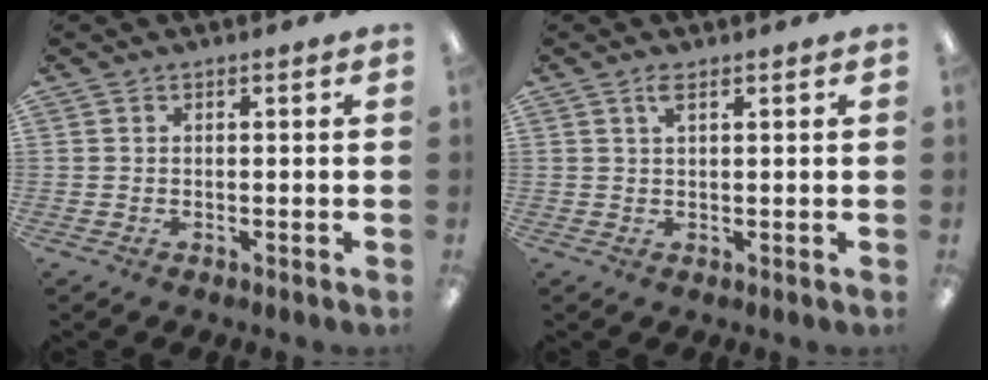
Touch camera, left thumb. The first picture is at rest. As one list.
[{"total": 2.3, "force": [1.5, 0.6, 1.6], "torque": [-0.038, 0.003, 0.027]}]